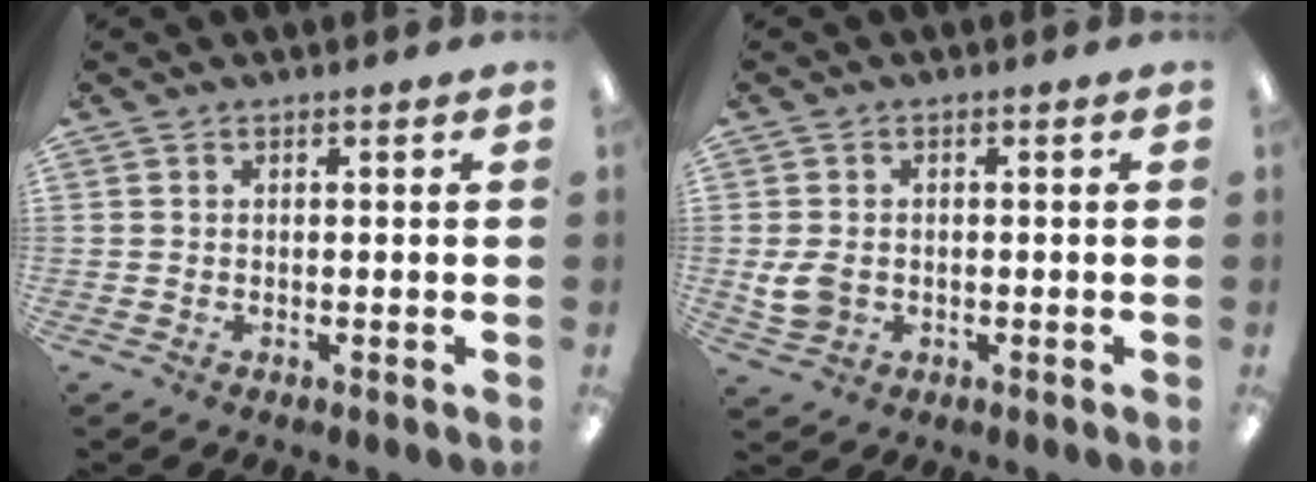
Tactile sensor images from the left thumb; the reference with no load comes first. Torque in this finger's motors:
{"motor_torque": [-0.20, 0.35, 0.16, -0.15, 0.03]}